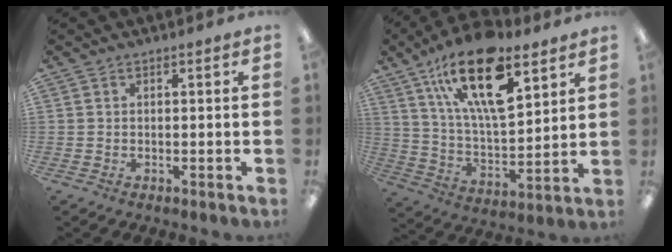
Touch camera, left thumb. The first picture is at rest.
{"total": 23.2, "force": [13.2, 9.6, 16.4], "torque": [-0.285, -0.067, 0.220]}